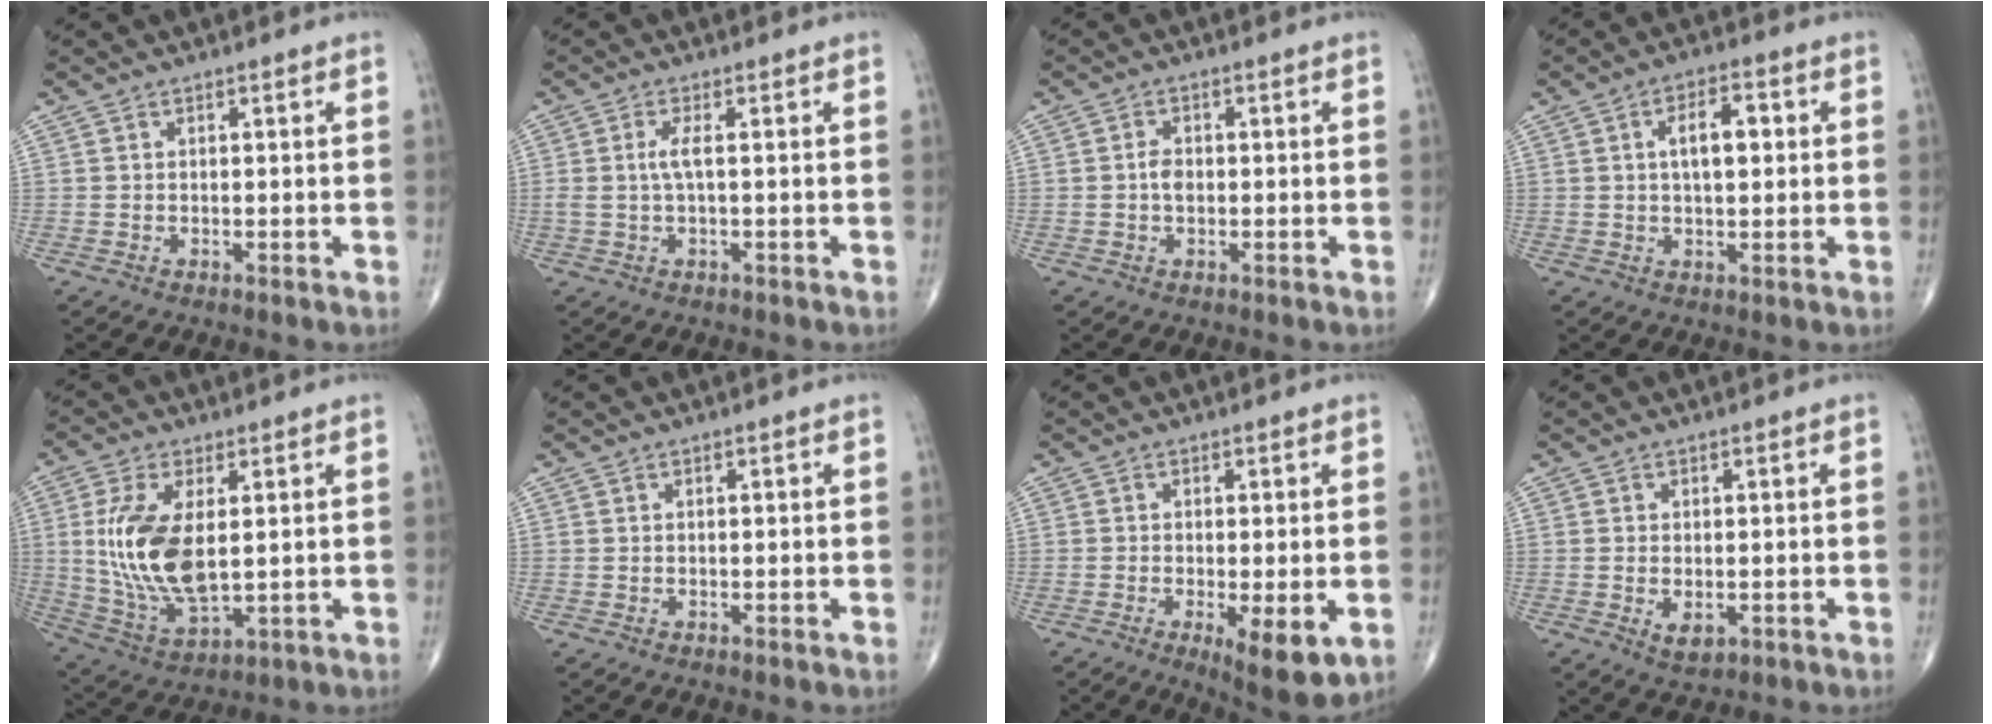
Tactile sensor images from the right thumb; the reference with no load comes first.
{"total": 2.7, "force": [0.3, 0.5, 2.6], "torque": [-0.068, 0.005, 0.007]}
{"total": 2.2, "force": [-0.1, 1.5, 1.7], "torque": [-0.025, 0.003, -0.005]}
{"total": 6.7, "force": [1.2, 3.2, 5.8], "torque": [-0.080, 0.009, 0.016]}
{"total": 14.9, "force": [1.8, 7.2, 12.9], "torque": [-0.264, -0.016, 0.047]}
{"total": 0.0}
{"total": 8.4, "force": [-2.5, 2.5, 7.6], "torque": [-0.111, -0.021, -0.035]}
{"total": 3.1, "force": [-0.7, 1.8, 2.5], "torque": [-0.039, -0.007, -0.005]}